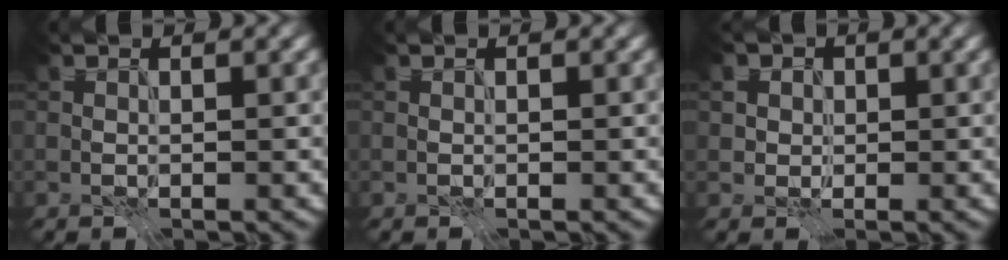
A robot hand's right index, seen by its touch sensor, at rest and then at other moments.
{"total": 0.0}
{"total": 2.0, "force": [1.0, 1.7, 0.4], "torque": [-0.008, -0.008, 0.025]}